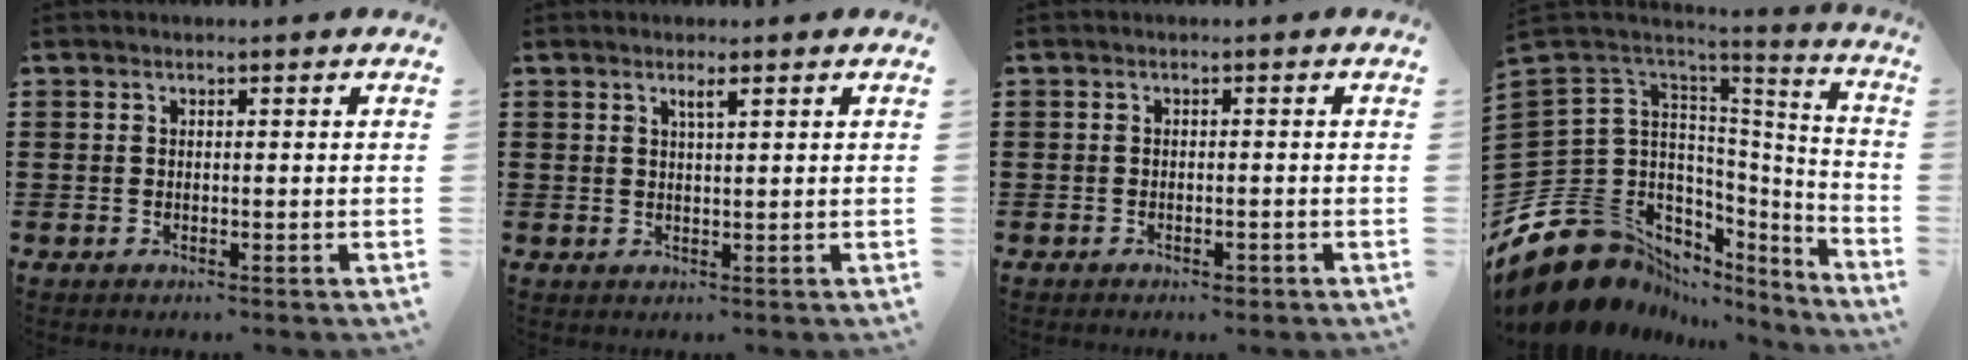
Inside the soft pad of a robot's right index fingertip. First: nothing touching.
{"total": 1.5, "force": [0.8, 0.1, 1.3], "torque": [-0.026, 0.001, 0.013]}
{"total": 0.9, "force": [-0.8, 0.3, 0.2], "torque": [-0.008, -0.001, -0.017]}
{"total": 12.8, "force": [-6.5, 10.0, 4.6], "torque": [-0.134, -0.026, -0.101]}